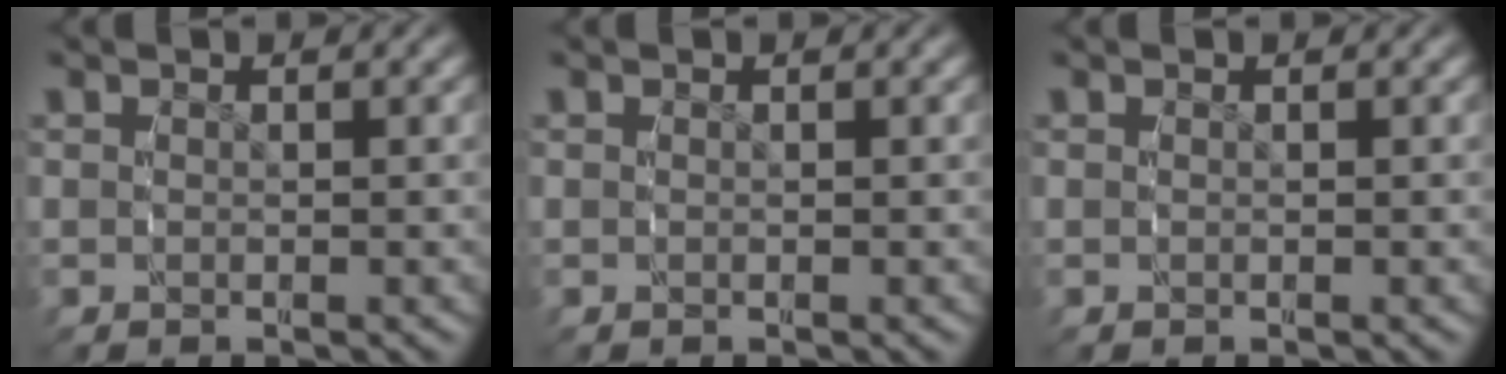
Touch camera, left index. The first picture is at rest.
{"total": 0.0}
{"total": 0.0}